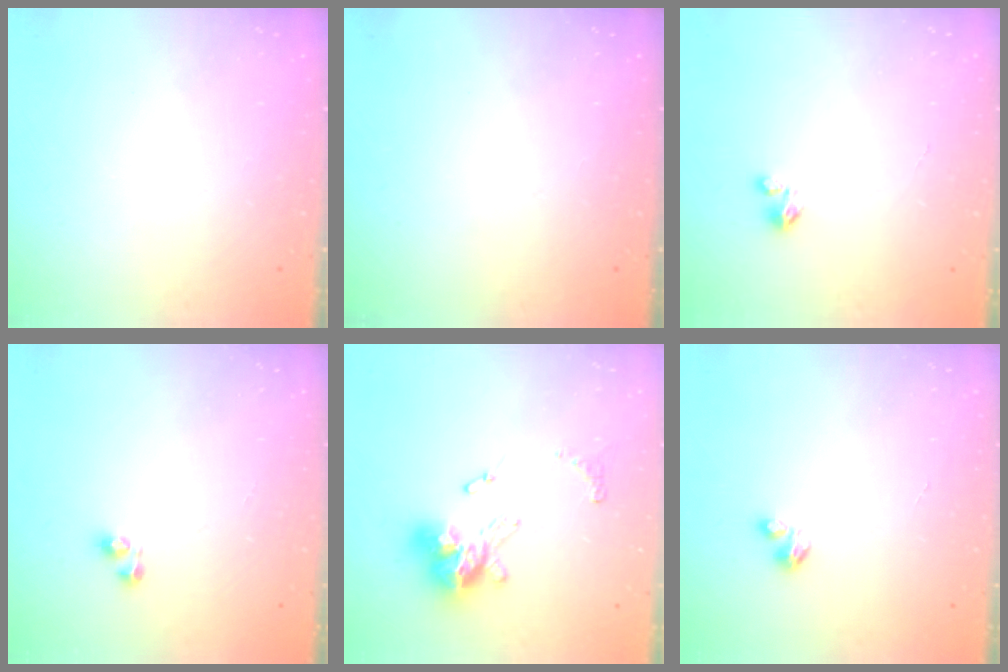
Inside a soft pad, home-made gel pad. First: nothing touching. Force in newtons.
{"total": 0.0}
{"total": 2.1, "press": 2.1, "slide": 0.2}
{"total": 3.8, "press": 3.7, "slide": 0.5}
{"total": 13.4, "press": 13.4, "slide": 1.3}
{"total": 1.7, "press": 1.7, "slide": 0.2}